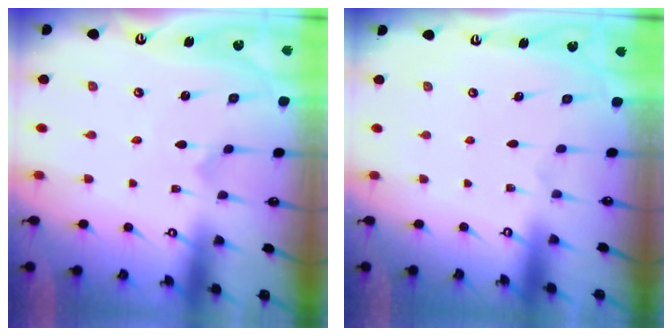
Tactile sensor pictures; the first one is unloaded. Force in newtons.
{"total": 0.0}